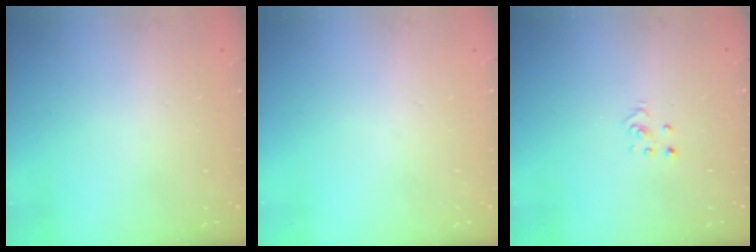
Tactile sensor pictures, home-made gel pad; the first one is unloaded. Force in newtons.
{"total": 0.0}
{"total": 2.8, "press": 2.8, "slide": 0.3}